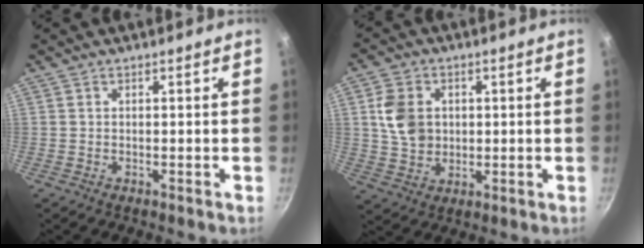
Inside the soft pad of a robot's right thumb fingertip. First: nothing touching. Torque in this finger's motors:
{"motor_torque": [-0.83, 1.02, 0.35, 0.10, 0.17]}